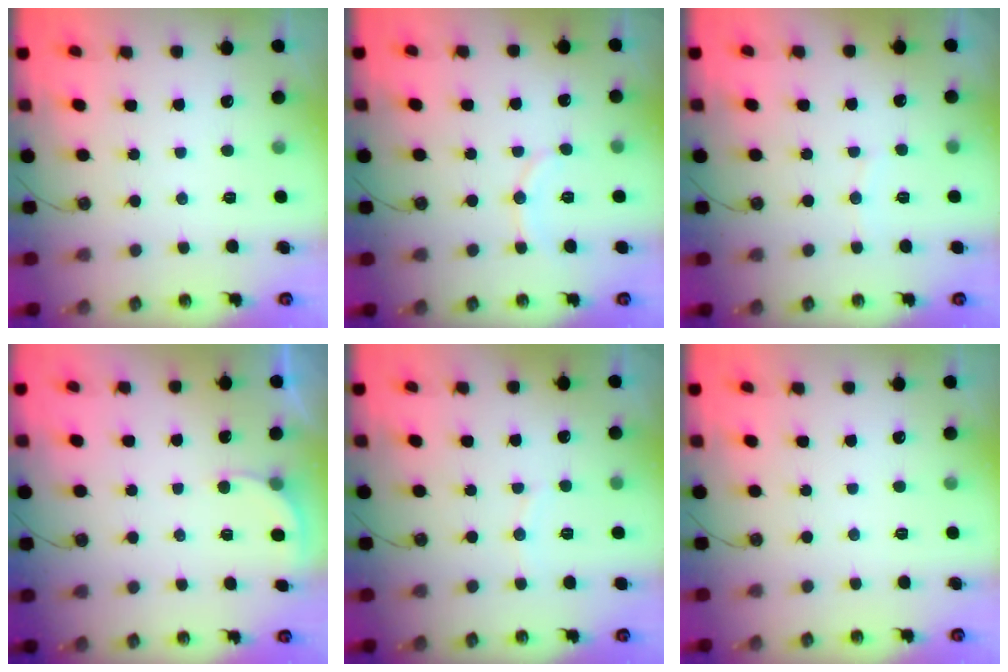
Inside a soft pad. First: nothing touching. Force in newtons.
{"total": 6.4, "press": 6.2, "slide": 1.5}
{"total": 3.7, "press": 3.7, "slide": 0.4}
{"total": 2.4, "press": 2.4, "slide": 0.2}
{"total": 3.5, "press": 3.4, "slide": 0.8}
{"total": 0.0}